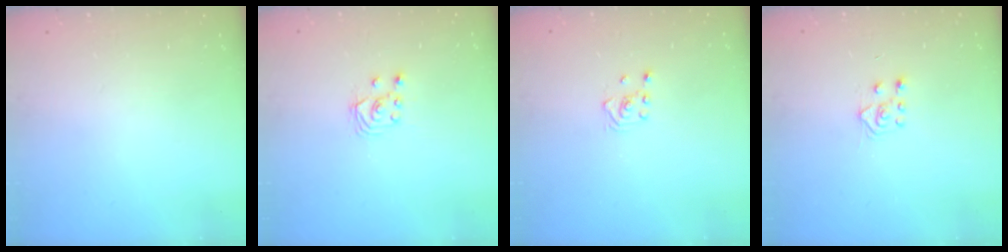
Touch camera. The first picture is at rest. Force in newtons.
{"total": 3.5, "press": 3.5, "slide": 0.4}
{"total": 2.8, "press": 2.6, "slide": 1.1}
{"total": 6.1, "press": 6.1, "slide": 0.5}